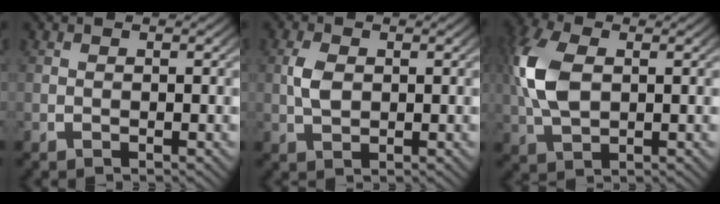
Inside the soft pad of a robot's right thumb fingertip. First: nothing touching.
{"total": 2.4, "force": [0.3, 1.6, 1.8], "torque": [-0.044, -0.006, 0.010]}
{"total": 6.2, "force": [0.9, 3.9, 4.8], "torque": [-0.132, -0.006, 0.025]}